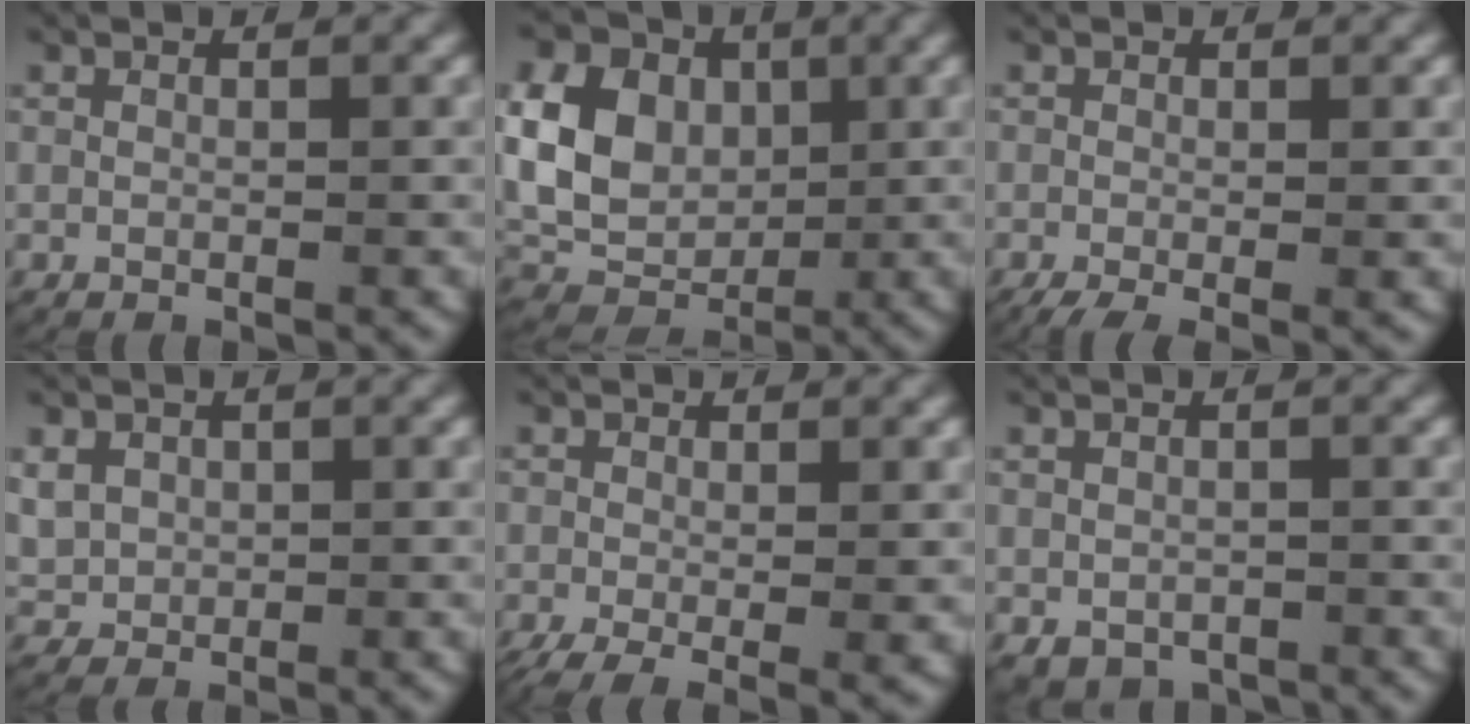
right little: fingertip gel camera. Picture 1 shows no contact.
{"total": 12.7, "force": [1.1, 10.7, 6.9], "torque": [-0.148, -0.016, 0.016]}
{"total": 2.9, "force": [-1.8, 1.0, 2.1], "torque": [-0.031, -0.014, -0.020]}
{"total": 3.5, "force": [0.6, 3.1, 1.4], "torque": [-0.044, -0.009, 0.022]}
{"total": 4.0, "force": [-2.0, 1.6, 3.1], "torque": [-0.054, -0.022, -0.020]}
{"total": 2.5, "force": [-1.3, 1.9, 1.0], "torque": [-0.014, -0.014, -0.012]}